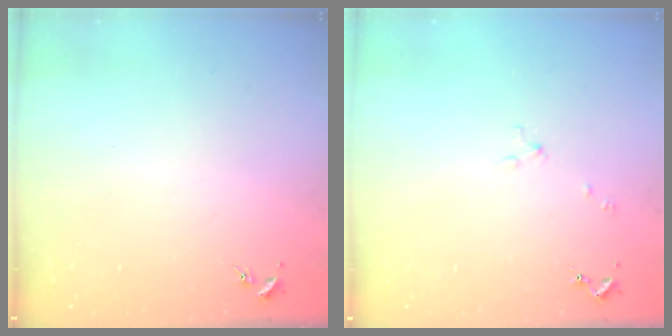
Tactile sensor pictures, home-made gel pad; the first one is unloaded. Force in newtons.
{"total": 1.7, "press": 1.7, "slide": 0.3}